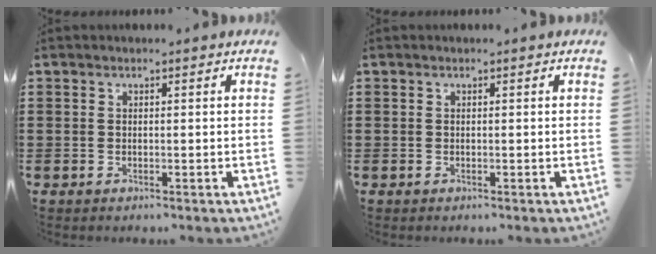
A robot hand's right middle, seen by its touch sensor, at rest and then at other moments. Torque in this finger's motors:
{"motor_torque": [0.57, -0.26, 0.08, 0.01]}